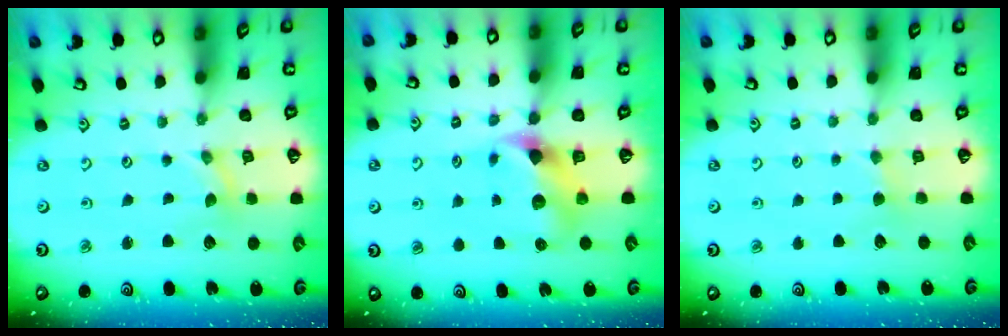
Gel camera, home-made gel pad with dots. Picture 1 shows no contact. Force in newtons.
{"total": 8.3, "press": 8.2, "slide": 1.1}
{"total": 2.2, "press": 2.2, "slide": 0.5}